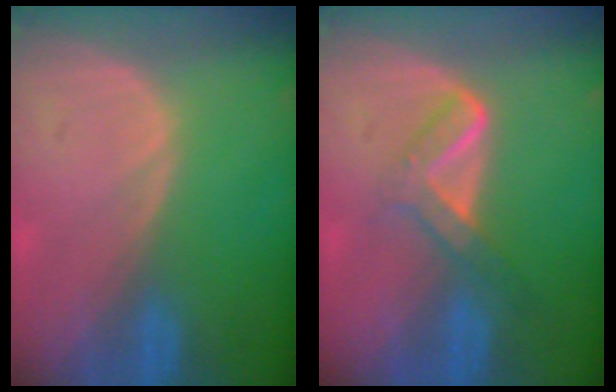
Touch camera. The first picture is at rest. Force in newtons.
{"total": 5.2, "press": 4.6, "slide": 2.4}